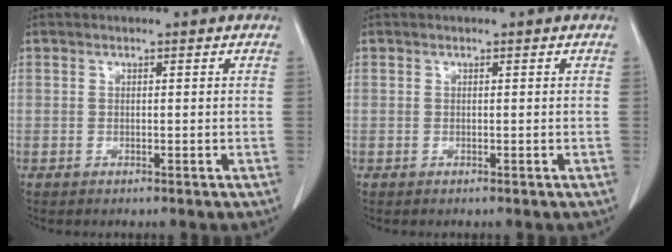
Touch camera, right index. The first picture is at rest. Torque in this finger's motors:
{"motor_torque": [0.12, -0.09, -0.02, 0.01]}